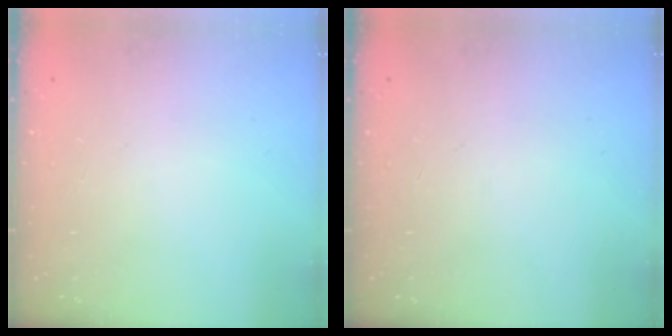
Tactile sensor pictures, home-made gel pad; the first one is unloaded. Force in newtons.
{"total": 0.0}